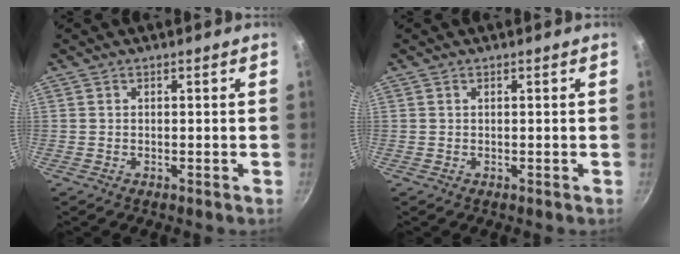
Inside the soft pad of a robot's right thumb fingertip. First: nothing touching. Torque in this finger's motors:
{"motor_torque": [0.10, 0.10, -0.21, 0.15, 0.03]}